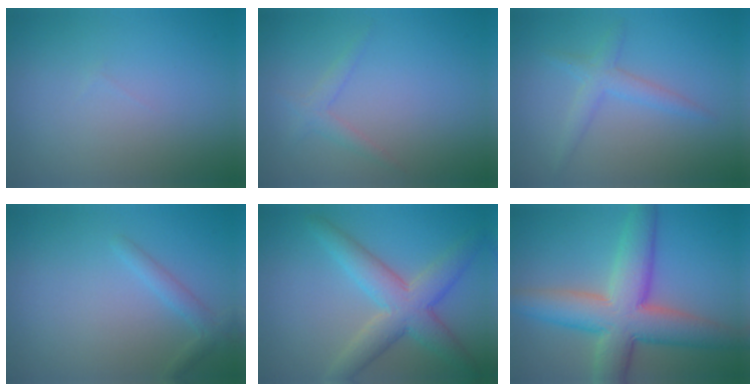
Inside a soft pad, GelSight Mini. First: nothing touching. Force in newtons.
{"total": 1.3, "press": 1.3, "slide": 0.1}
{"total": 2.2, "press": 2.2, "slide": 0.2}
{"total": 1.6, "press": 1.6, "slide": 0.1}
{"total": 5.0, "press": 4.9, "slide": 0.3}
{"total": 9.4, "press": 9.4, "slide": 0.6}